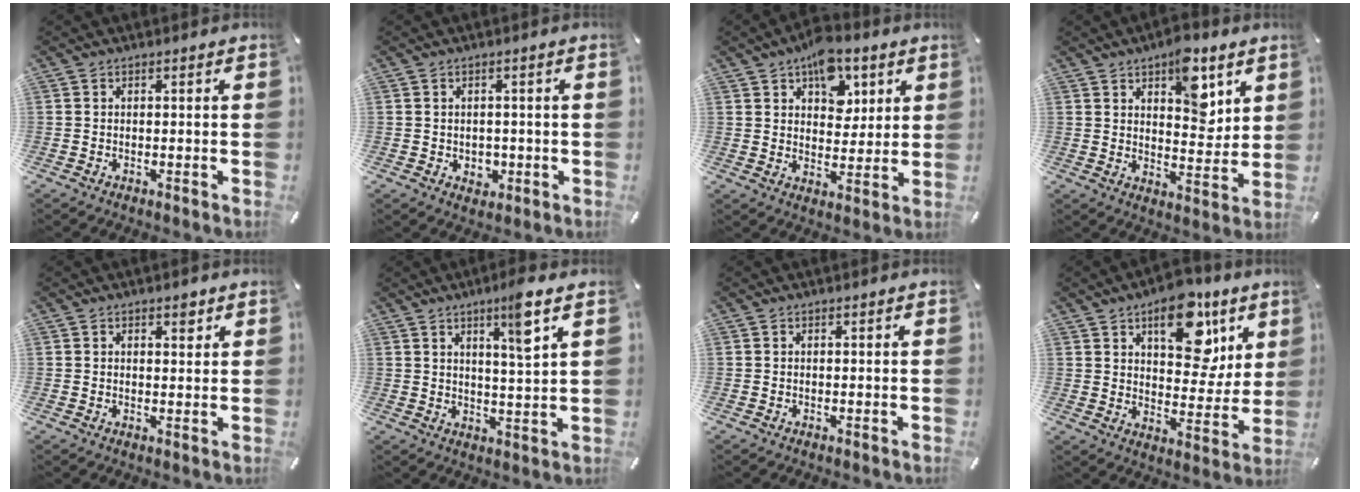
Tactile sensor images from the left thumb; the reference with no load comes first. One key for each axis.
{"total": 2.6, "fx": -0.2, "fy": 2.4, "fz": 0.9, "tx": -0.004, "ty": -0.004, "tz": -0.007}
{"total": 10.5, "fx": 5.4, "fy": 6.9, "fz": 5.8, "tx": -0.069, "ty": -0.020, "tz": 0.094}
{"total": 10.7, "fx": 6.0, "fy": 5.7, "fz": 6.8, "tx": -0.071, "ty": -0.036, "tz": 0.097}
{"total": 1.8, "fx": 1.2, "fy": 1.0, "fz": 0.9, "tx": 0.003, "ty": -0.008, "tz": 0.016}
{"total": 7.6, "fx": 4.7, "fy": 0.2, "fz": 6.0, "tx": -0.091, "ty": -0.028, "tz": 0.070}
{"total": 0.0}
{"total": 17.7, "fx": 9.3, "fy": 9.8, "fz": 11.5, "tx": -0.144, "ty": -0.046, "tz": 0.155}